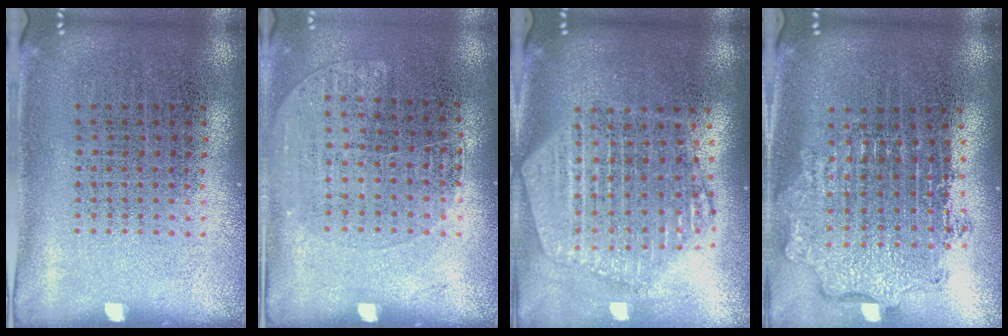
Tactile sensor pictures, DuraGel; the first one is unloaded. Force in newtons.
{"total": 1.2, "press": 1.0, "slide": 0.7}
{"total": 2.4, "press": 2.0, "slide": 1.2}
{"total": 1.9, "press": 1.4, "slide": 1.2}